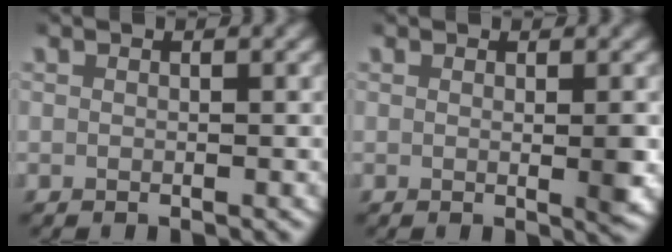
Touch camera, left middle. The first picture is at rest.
{"total": 1.5, "force": [0.1, 0.1, 1.5], "torque": [-0.019, -0.008, 0.002]}